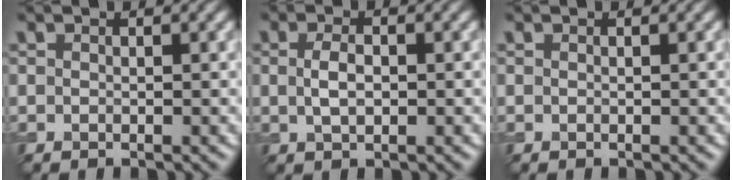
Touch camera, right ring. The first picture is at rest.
{"total": 2.2, "force": [0.1, 1.2, 1.8], "torque": [-0.040, 0.000, 0.002]}
{"total": 0.0}